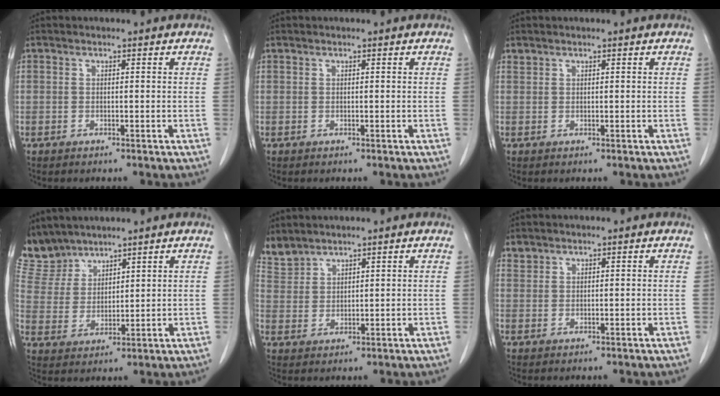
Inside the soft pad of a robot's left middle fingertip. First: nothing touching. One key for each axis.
{"total": 0.0}
{"total": 0.6, "fx": 0.6, "fy": 0.2, "fz": 0.0, "tx": -0.004, "ty": 0.004, "tz": 0.012}
{"total": 6.5, "fx": 6.3, "fy": 1.8, "fz": -0.1, "tx": -0.010, "ty": 0.009, "tz": 0.143}
{"total": 3.9, "fx": 3.8, "fy": 0.9, "fz": -0.1, "tx": -0.007, "ty": 0.007, "tz": 0.086}
{"total": 1.1, "fx": 1.0, "fy": 0.5, "fz": -0.1, "tx": 0.005, "ty": 0.003, "tz": 0.019}